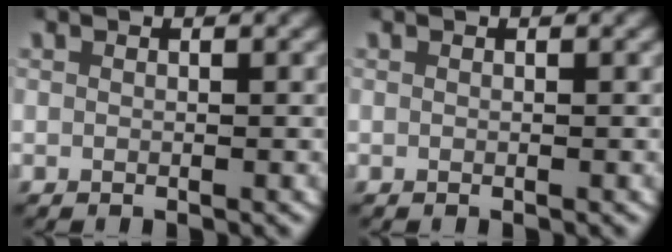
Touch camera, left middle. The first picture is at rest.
{"total": 0.0}